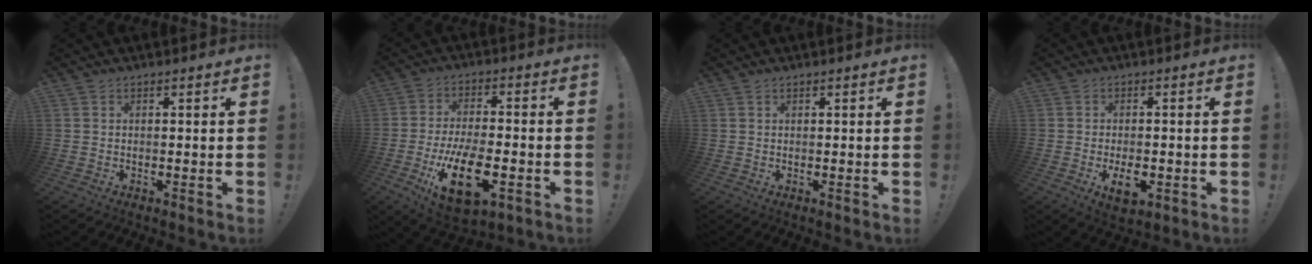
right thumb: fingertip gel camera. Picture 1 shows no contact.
{"total": 17.3, "force": [-6.4, 8.1, 13.9], "torque": [-0.242, 0.019, -0.100]}
{"total": 0.0}
{"total": 6.5, "force": [-2.3, 3.1, 5.2], "torque": [-0.088, 0.001, -0.037]}